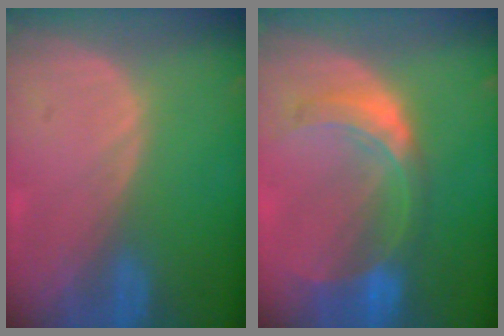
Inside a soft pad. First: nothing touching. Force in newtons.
{"total": 7.8, "press": 6.9, "slide": 3.6}